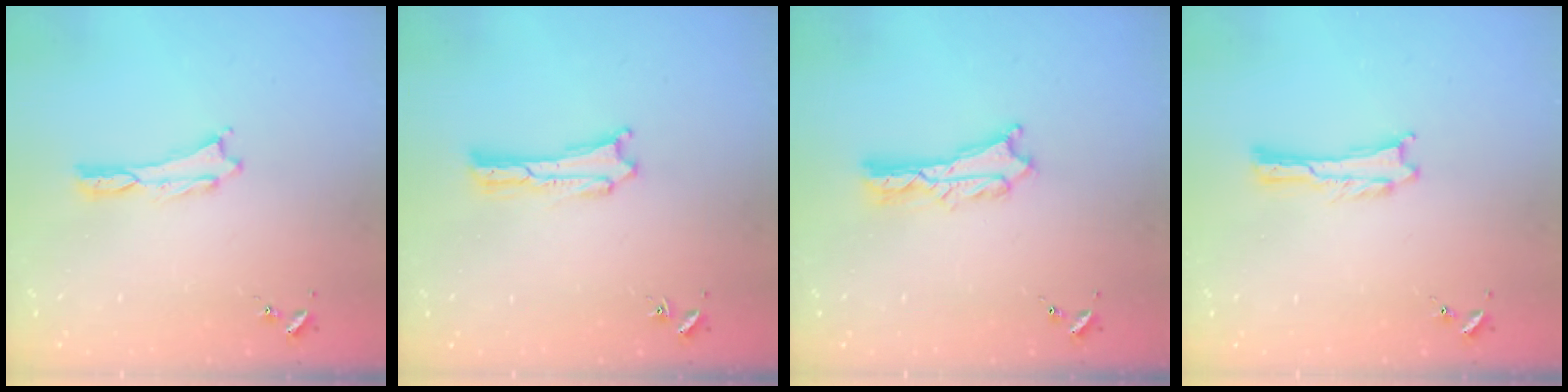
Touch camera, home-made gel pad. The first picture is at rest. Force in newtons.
{"total": 0.0}
{"total": 2.7, "press": 2.6, "slide": 0.3}
{"total": 0.0}